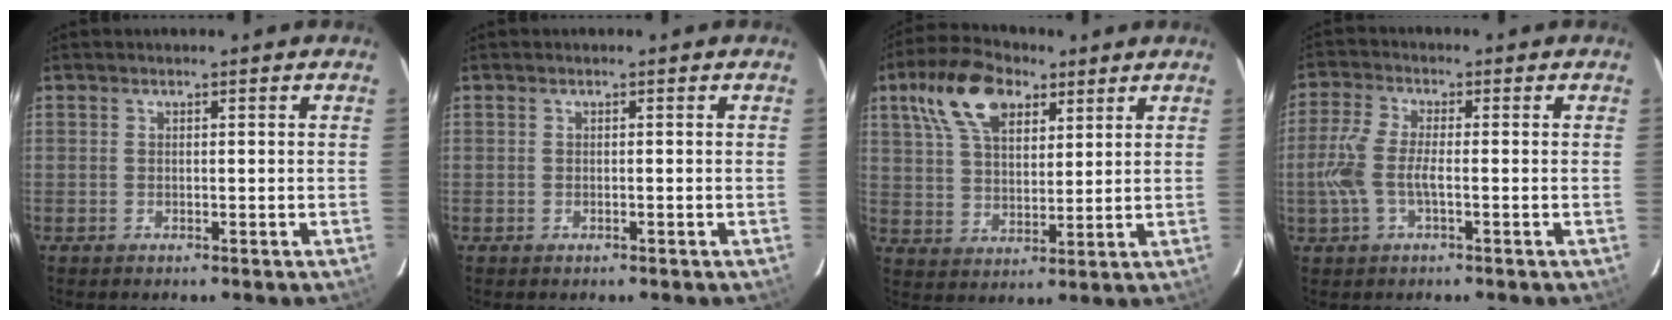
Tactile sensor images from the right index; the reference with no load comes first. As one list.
[{"total": 0.0}, {"total": 13.9, "force": [7.4, 7.4, 9.2], "torque": [-0.180, 0.035, 0.133]}, {"total": 7.1, "force": [-1.4, 2.4, 6.5], "torque": [-0.146, 0.000, -0.028]}]